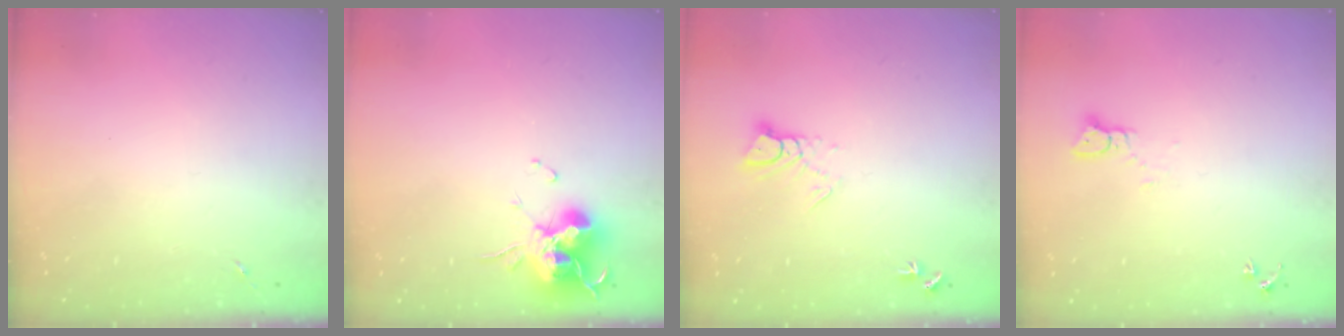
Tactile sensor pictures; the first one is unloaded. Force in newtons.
{"total": 15.2, "press": 15.1, "slide": 2.0}
{"total": 4.9, "press": 4.8, "slide": 0.3}
{"total": 3.3, "press": 3.3, "slide": 0.1}